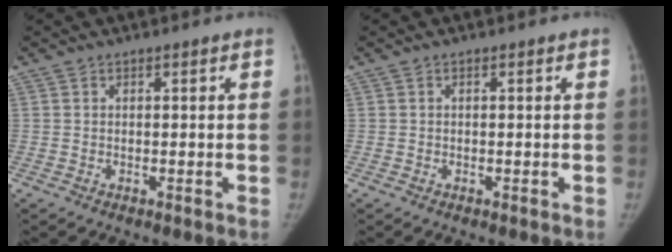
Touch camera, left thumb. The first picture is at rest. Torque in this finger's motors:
{"motor_torque": [0.02, 0.02, -0.04, -0.04, 0.00]}